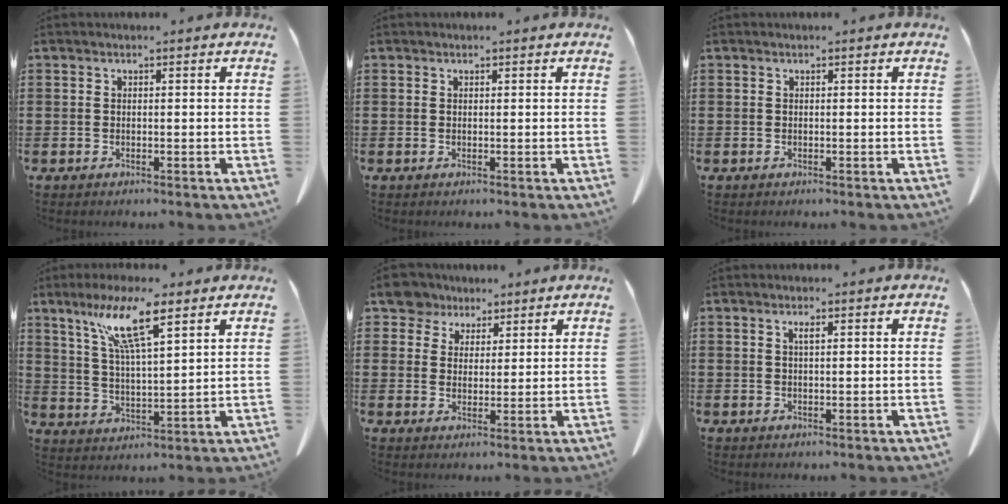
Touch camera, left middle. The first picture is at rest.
{"total": 0.0}
{"total": 0.0}
{"total": 9.8, "force": [6.4, 1.3, 7.3], "torque": [-0.160, -0.009, 0.111]}
{"total": 5.6, "force": [4.5, 3.2, 1.2], "torque": [-0.041, -0.004, 0.082]}
{"total": 1.2, "force": [0.5, 0.2, 1.1], "torque": [-0.023, 0.000, 0.009]}